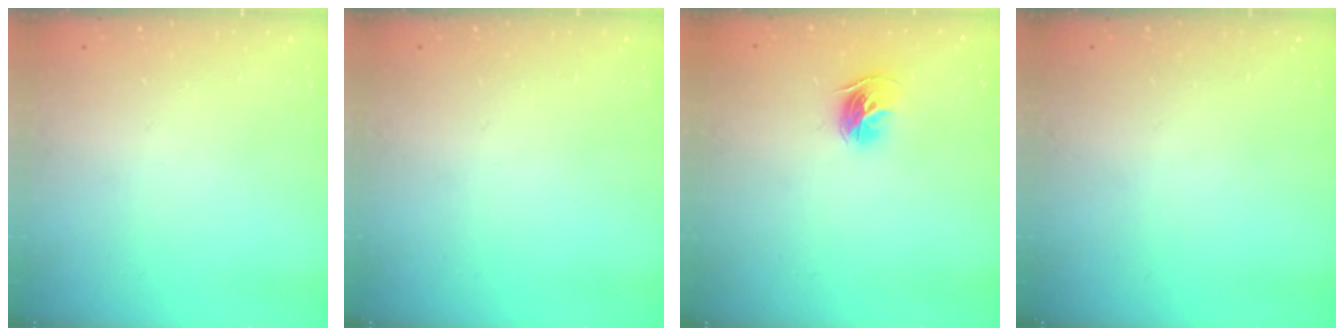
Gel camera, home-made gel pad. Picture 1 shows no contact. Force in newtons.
{"total": 0.0}
{"total": 9.2, "press": 9.1, "slide": 0.9}
{"total": 0.0}